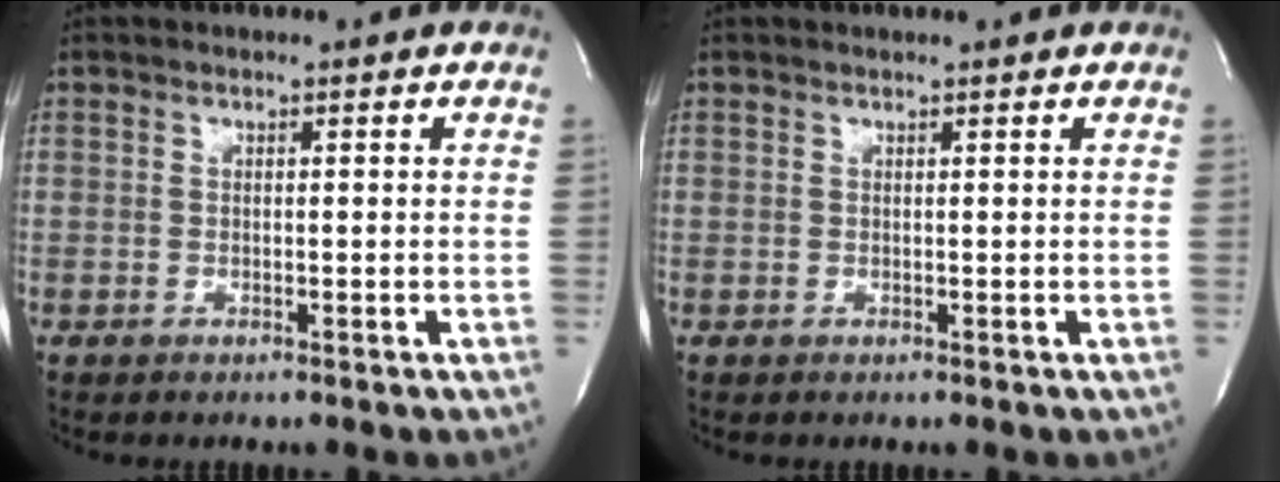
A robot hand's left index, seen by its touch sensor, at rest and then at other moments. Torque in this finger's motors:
{"motor_torque": [0.22, -0.15, -0.02, -0.01]}